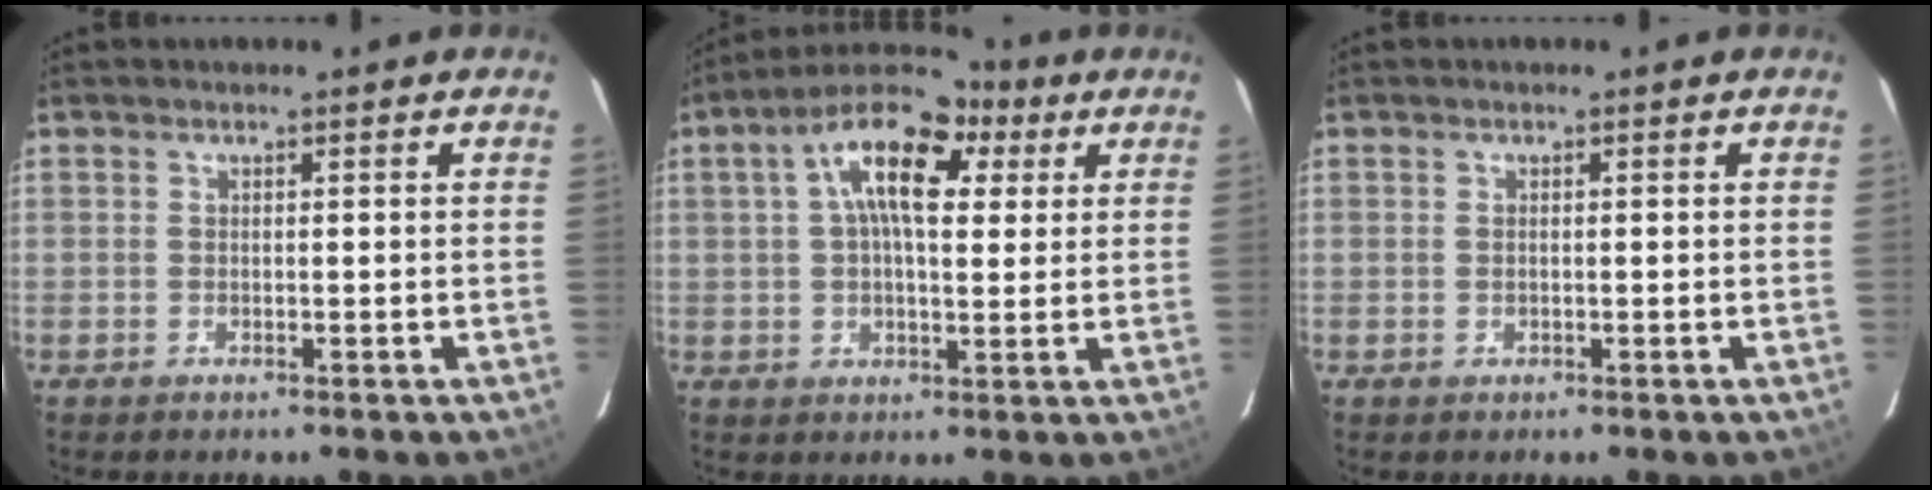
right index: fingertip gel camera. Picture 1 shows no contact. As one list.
[{"total": 14.5, "force": [5.3, 6.7, 11.7], "torque": [-0.204, 0.034, 0.074]}, {"total": 0.6, "force": [-0.1, 0.4, 0.3], "torque": [-0.006, 0.001, -0.002]}]